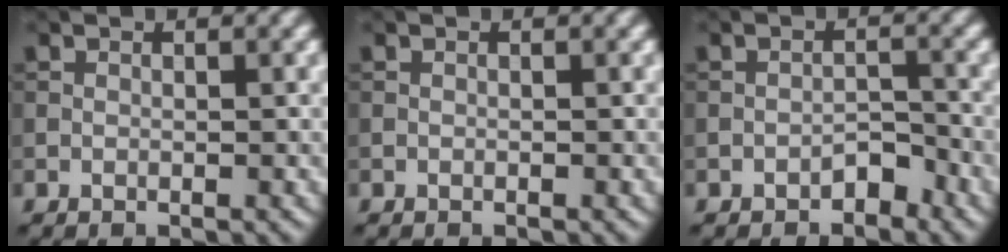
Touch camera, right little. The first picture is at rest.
{"total": 0.0}
{"total": 1.8, "force": [-1.4, 0.8, 0.8], "torque": [-0.010, 0.008, -0.025]}